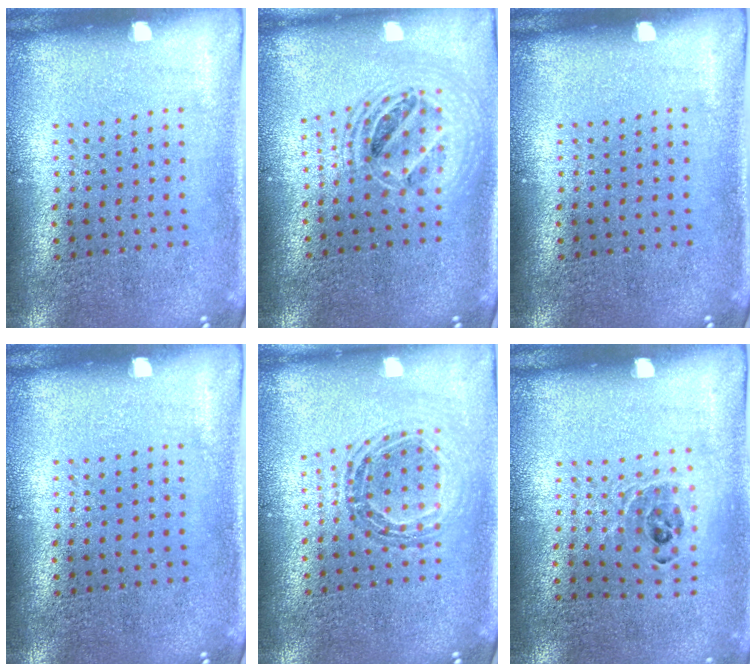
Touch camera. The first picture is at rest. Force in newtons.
{"total": 2.0, "press": 1.6, "slide": 1.2}
{"total": 0.0}
{"total": 0.0}
{"total": 0.8, "press": 0.8, "slide": 0.1}
{"total": 0.8, "press": 0.8, "slide": 0.2}